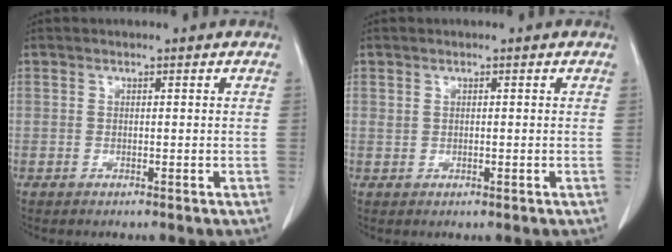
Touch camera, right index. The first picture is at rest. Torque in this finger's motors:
{"motor_torque": [-0.21, 0.06, -0.01, -0.01]}